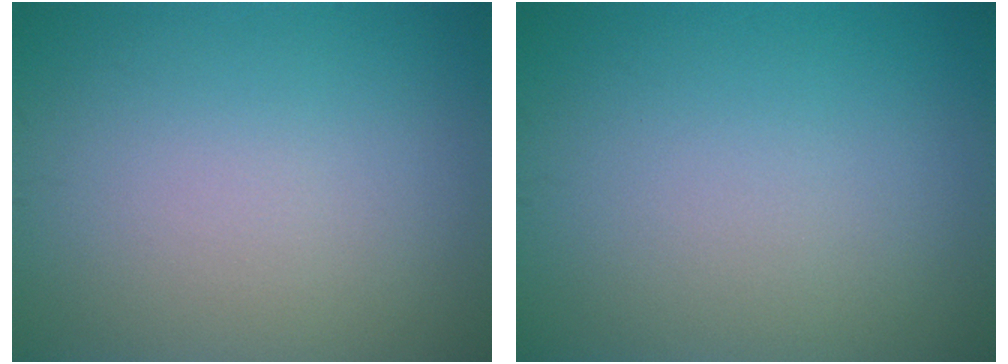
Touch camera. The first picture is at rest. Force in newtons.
{"total": 0.0}